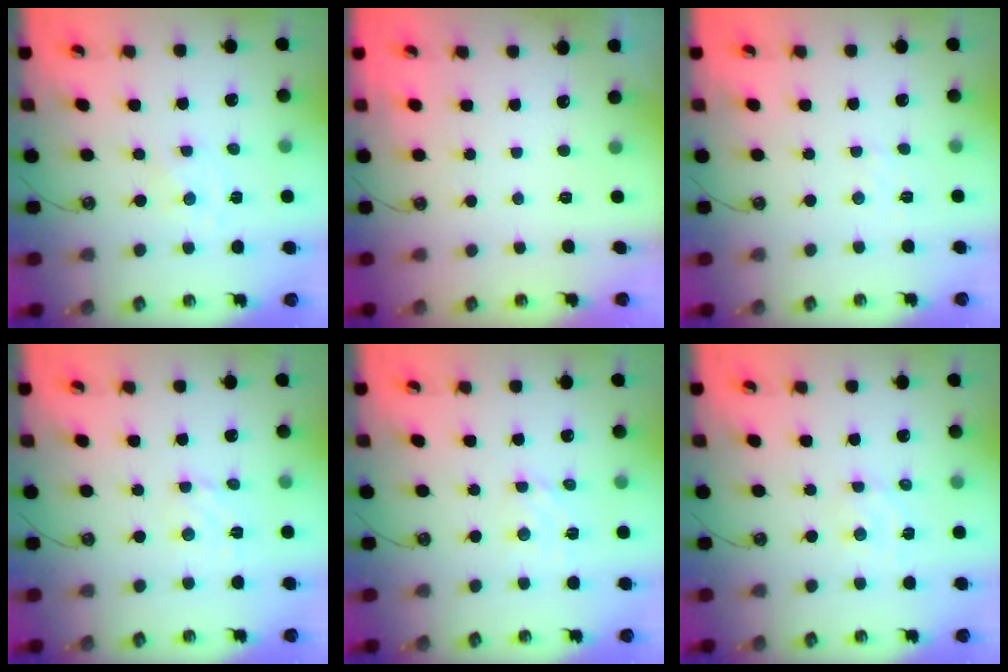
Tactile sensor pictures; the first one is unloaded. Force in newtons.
{"total": 0.0}
{"total": 2.9, "press": 2.9, "slide": 0.4}
{"total": 3.7, "press": 3.7, "slide": 0.4}
{"total": 2.8, "press": 2.8, "slide": 0.4}
{"total": 2.6, "press": 2.6, "slide": 0.6}